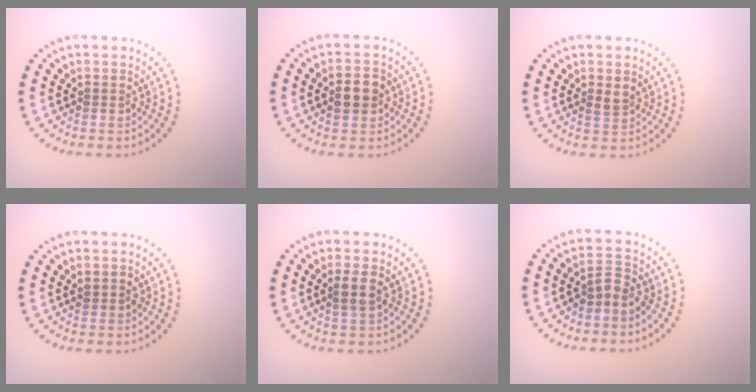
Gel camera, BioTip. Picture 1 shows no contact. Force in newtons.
{"total": 2.8, "press": 2.8, "slide": 0.2}
{"total": 1.1, "press": 1.0, "slide": 0.4}
{"total": 0.8, "press": 0.7, "slide": 0.2}
{"total": 1.8, "press": 1.7, "slide": 0.7}
{"total": 1.9, "press": 1.4, "slide": 1.2}